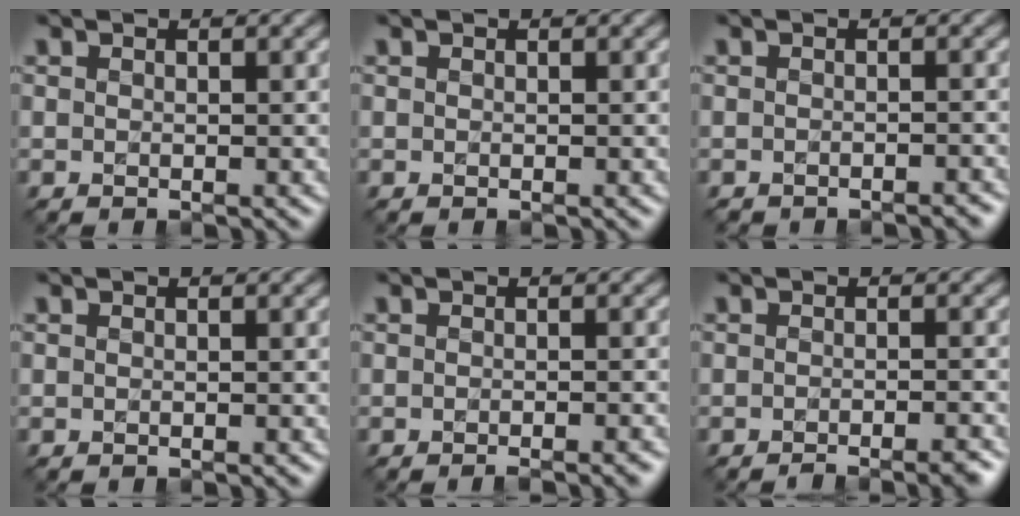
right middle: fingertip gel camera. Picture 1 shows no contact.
{"total": 0.0}
{"total": 1.5, "force": [-1.5, 0.1, 0.1], "torque": [0.004, 0.000, -0.016]}
{"total": 0.0}
{"total": 2.0, "force": [-1.5, 0.4, 1.4], "torque": [-0.009, 0.000, -0.023]}
{"total": 3.2, "force": [-2.5, 0.5, 1.9], "torque": [-0.022, 0.005, -0.038]}